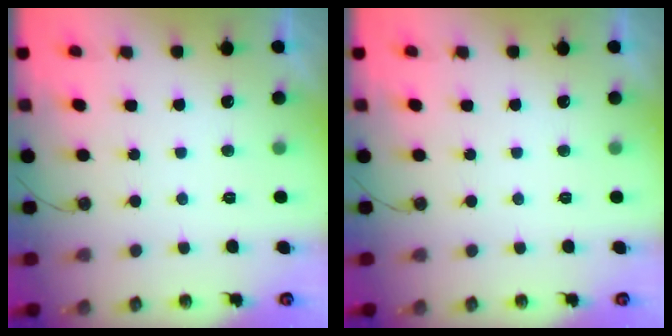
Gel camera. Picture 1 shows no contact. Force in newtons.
{"total": 0.0}